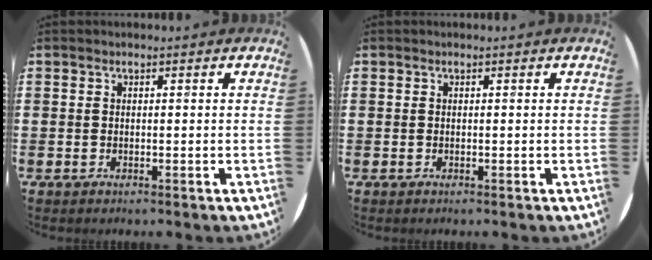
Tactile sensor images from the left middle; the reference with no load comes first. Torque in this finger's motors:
{"motor_torque": [0.08, -0.11, 0.02, 0.01]}